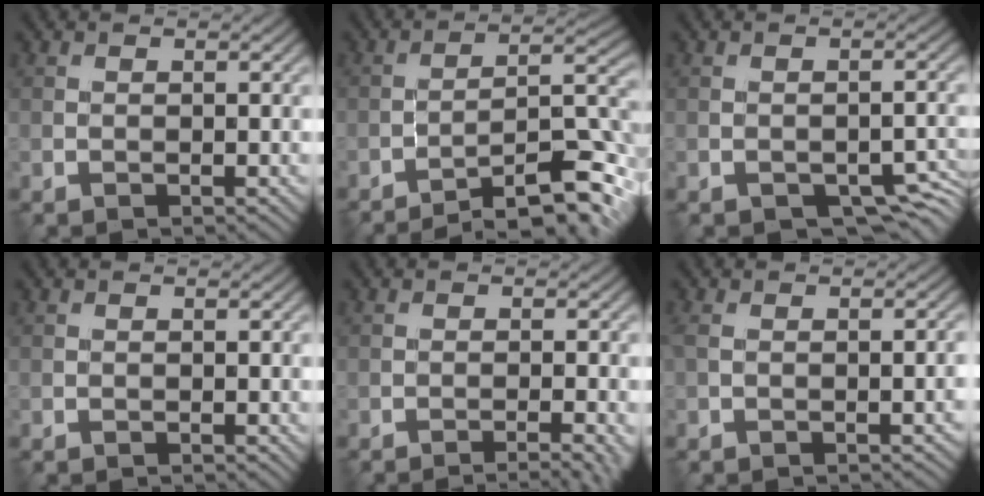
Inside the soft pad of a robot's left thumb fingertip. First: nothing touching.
{"total": 12.3, "force": [-9.4, 2.1, 7.6], "torque": [-0.118, 0.019, -0.137]}
{"total": 3.9, "force": [-2.3, 2.0, 2.4], "torque": [-0.028, -0.005, -0.023]}
{"total": 0.0}
{"total": 3.5, "force": [-1.9, 0.6, 2.8], "torque": [-0.030, 0.009, -0.033]}
{"total": 3.3, "force": [-0.5, 1.1, 3.0], "torque": [-0.046, 0.001, -0.011]}